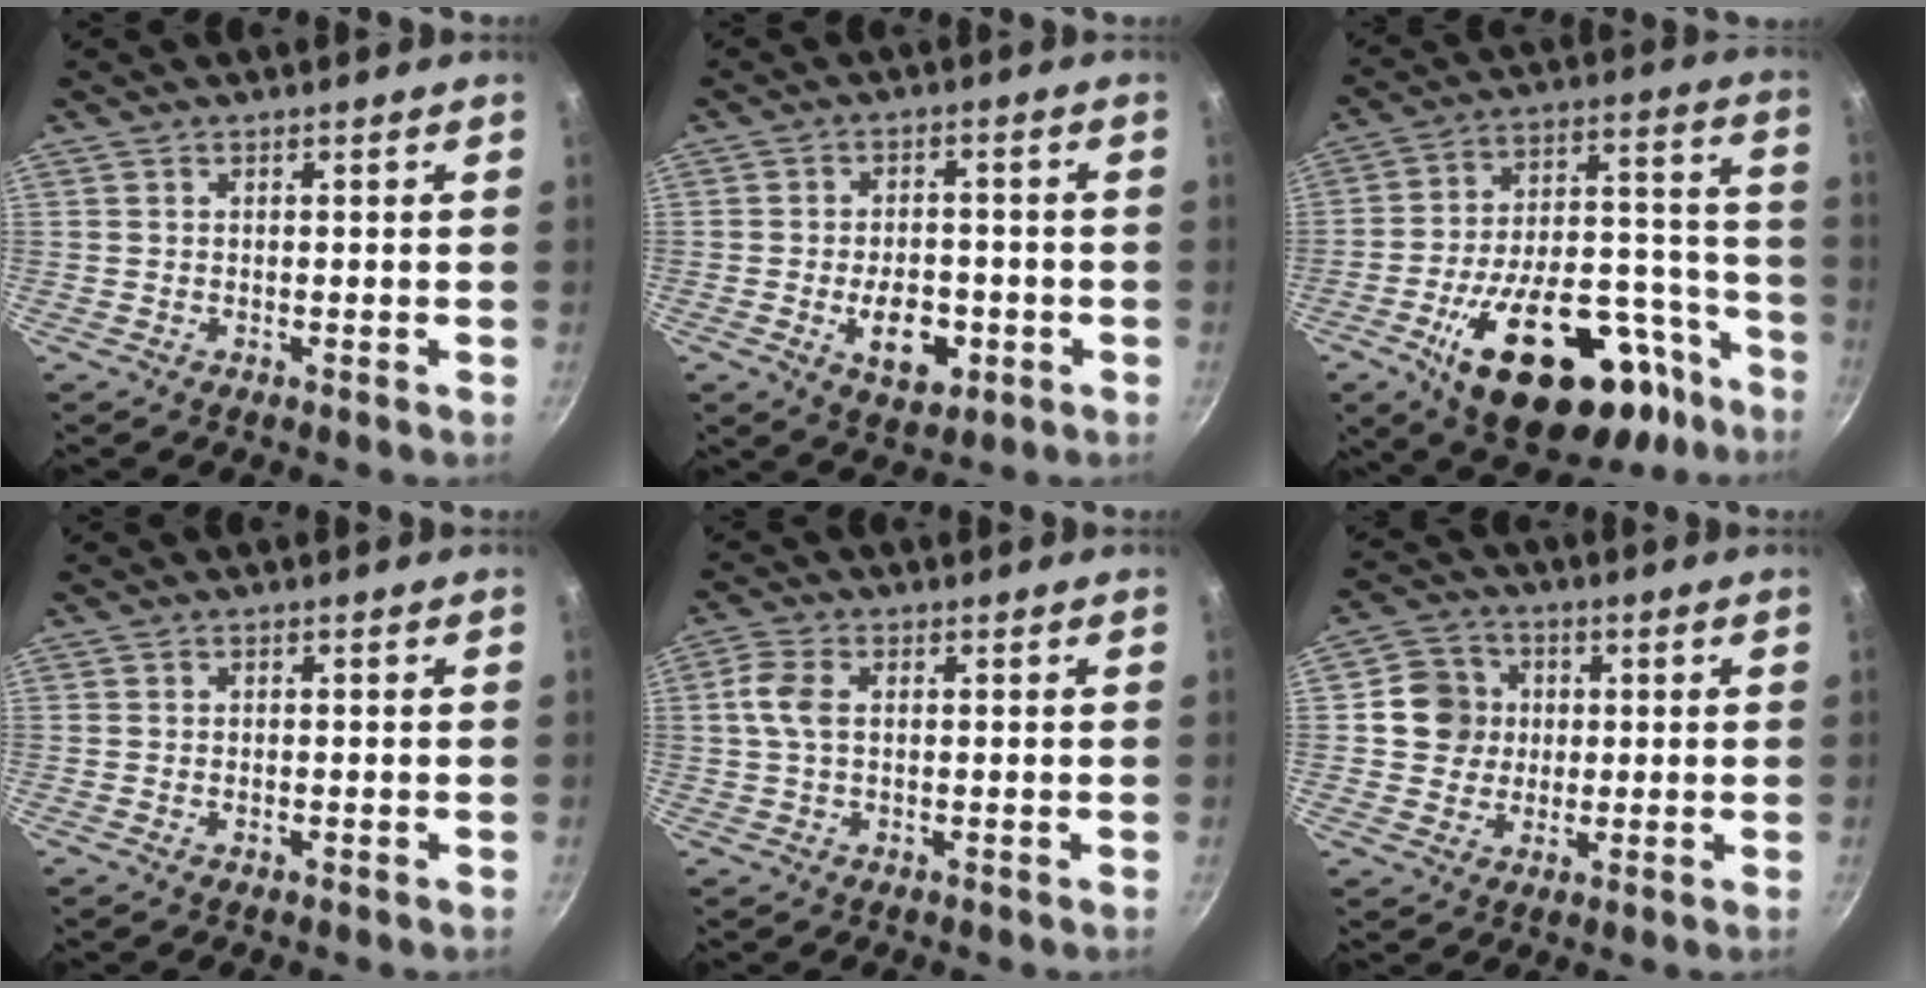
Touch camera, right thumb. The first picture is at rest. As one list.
[{"total": 9.0, "force": [-2.7, 5.6, 6.6], "torque": [-0.076, 0.008, -0.035]}, {"total": 31.3, "force": [-16.4, 15.8, 21.5], "torque": [-0.267, 0.097, -0.233]}, {"total": 0.7, "force": [-0.3, 0.4, 0.5], "torque": [-0.008, 0.002, -0.006]}, {"total": 4.7, "force": [0.6, 2.7, 3.7], "torque": [-0.084, 0.011, 0.007]}, {"total": 8.1, "force": [0.9, 7.6, 2.7], "torque": [-0.008, 0.012, 0.006]}]